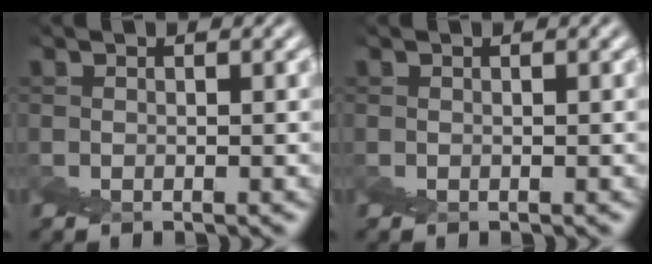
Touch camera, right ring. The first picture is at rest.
{"total": 0.0}